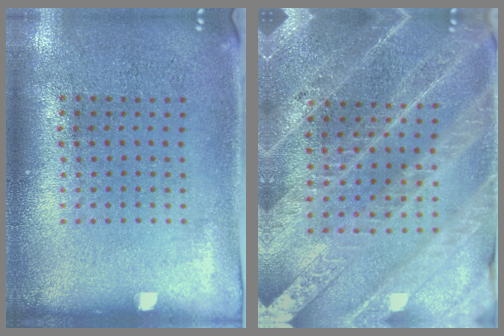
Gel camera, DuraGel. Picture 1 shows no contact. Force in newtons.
{"total": 3.9, "press": 3.6, "slide": 1.5}